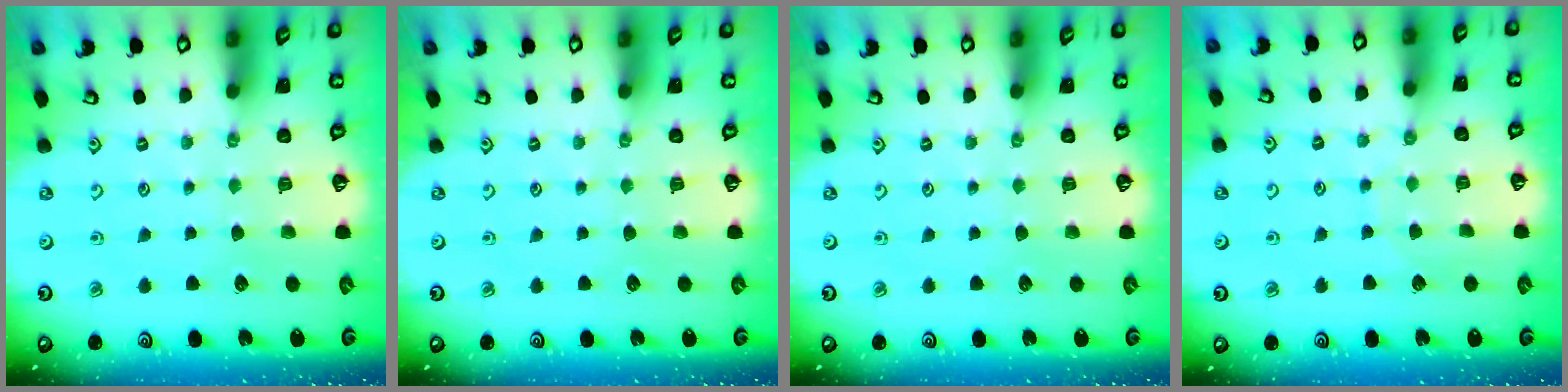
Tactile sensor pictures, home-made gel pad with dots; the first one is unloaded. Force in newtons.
{"total": 0.0}
{"total": 0.0}
{"total": 4.0, "press": 4.0, "slide": 0.4}